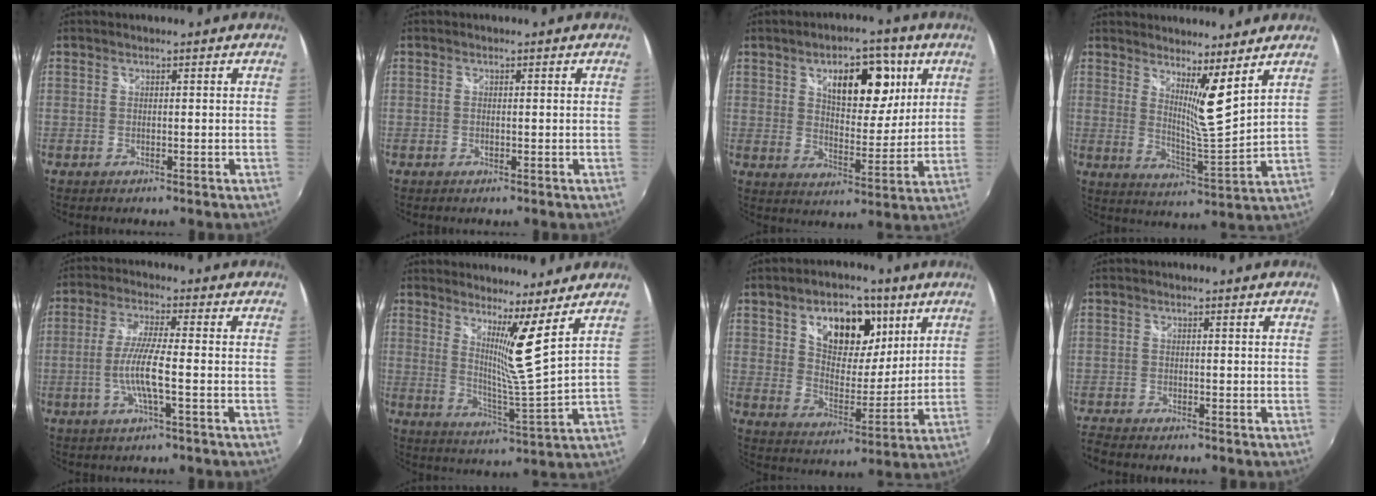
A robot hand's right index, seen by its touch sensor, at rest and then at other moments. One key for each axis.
{"total": 0.0}
{"total": 13.3, "fx": 5.7, "fy": 6.9, "fz": 9.8, "tx": -0.141, "ty": 0.009, "tz": 0.087}
{"total": 8.2, "fx": 5.6, "fy": 0.0, "fz": 6.0, "tx": -0.086, "ty": -0.015, "tz": 0.088}
{"total": 6.3, "fx": -2.0, "fy": -0.2, "fz": 6.0, "tx": -0.125, "ty": -0.003, "tz": -0.040}
{"total": 8.2, "fx": 5.1, "fy": -1.7, "fz": 6.2, "tx": -0.089, "ty": -0.018, "tz": 0.081}
{"total": 15.6, "fx": 7.3, "fy": 9.1, "fz": 10.3, "tx": -0.166, "ty": 0.012, "tz": 0.121}
{"total": 3.5, "fx": -3.4, "fy": 0.5, "fz": 0.7, "tx": -0.026, "ty": -0.021, "tz": -0.068}